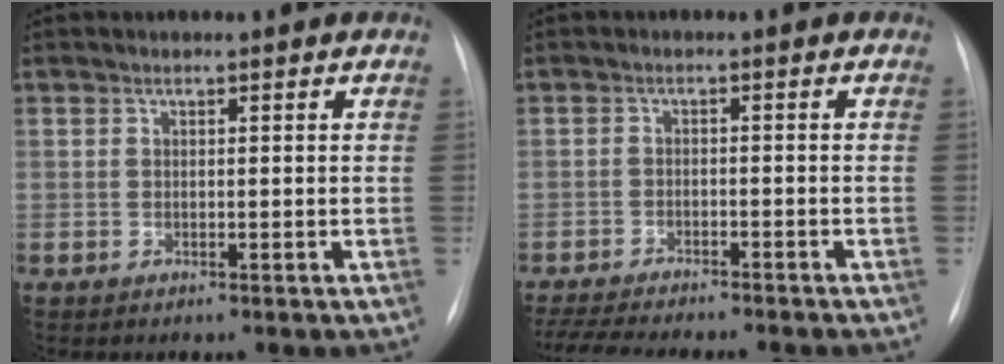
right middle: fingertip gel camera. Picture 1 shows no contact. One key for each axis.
{"total": 13.9, "fx": -12.3, "fy": 2.1, "fz": 6.1, "tx": -0.101, "ty": -0.017, "tz": -0.168}